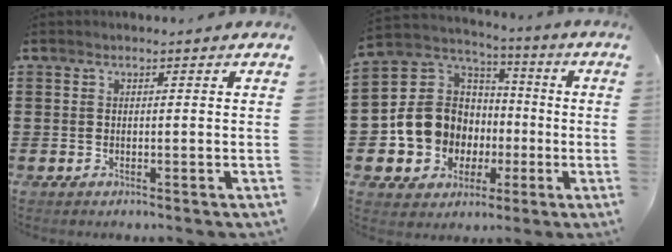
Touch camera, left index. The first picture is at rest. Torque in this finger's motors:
{"motor_torque": [1.43, 0.71, 0.75, 0.13]}